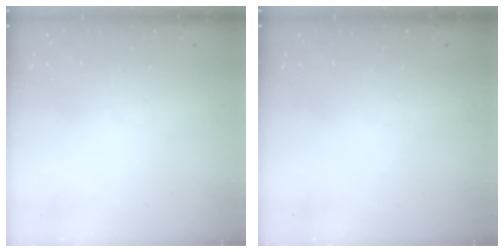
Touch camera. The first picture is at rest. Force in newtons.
{"total": 0.0}